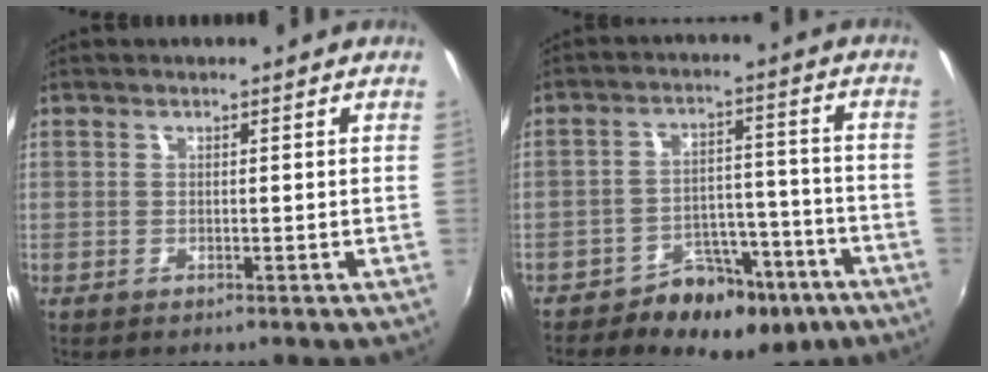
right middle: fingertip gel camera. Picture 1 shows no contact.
{"total": 11.6, "force": [-8.0, 6.8, 4.9], "torque": [-0.069, 0.024, -0.104]}